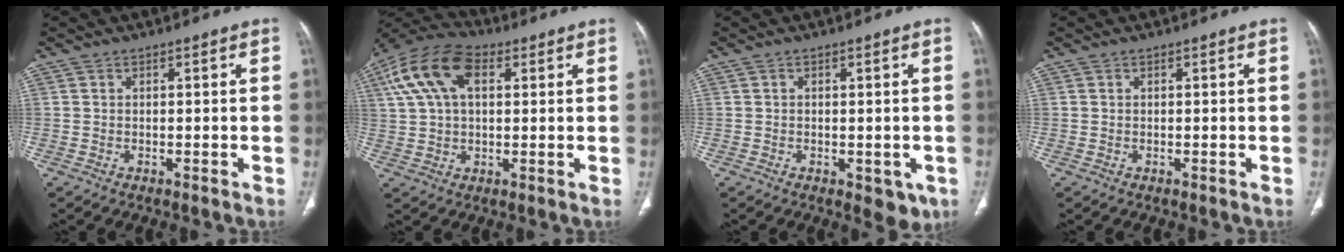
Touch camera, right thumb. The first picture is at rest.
{"total": 14.2, "force": [4.8, 8.2, 10.5], "torque": [-0.208, 0.023, 0.085]}
{"total": 4.5, "force": [-1.3, 2.7, 3.4], "torque": [-0.019, -0.004, -0.009]}
{"total": 0.0}